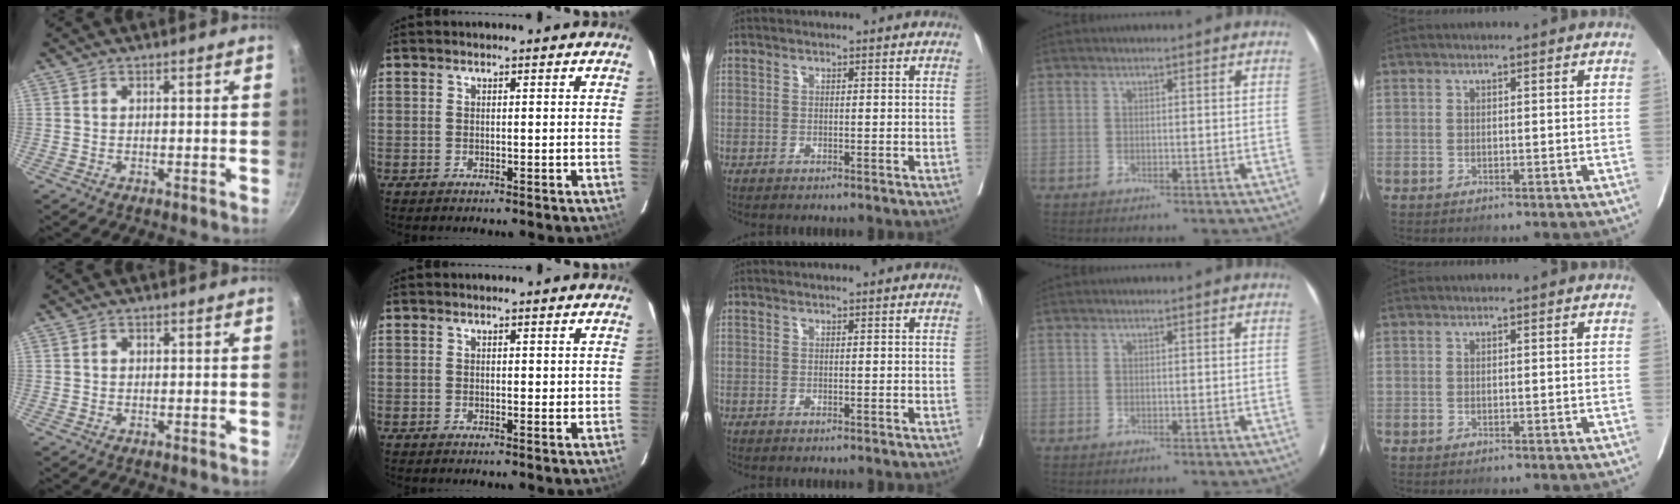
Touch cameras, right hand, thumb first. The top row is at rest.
{"thumb": {"total": 0.8, "force": [0.2, 0.7, 0.4], "torque": [-0.002, 0.001, 0.001]}, "index": {"total": 1.5, "force": [0.5, 0.8, 1.1], "torque": [-0.011, -0.003, 0.007]}}